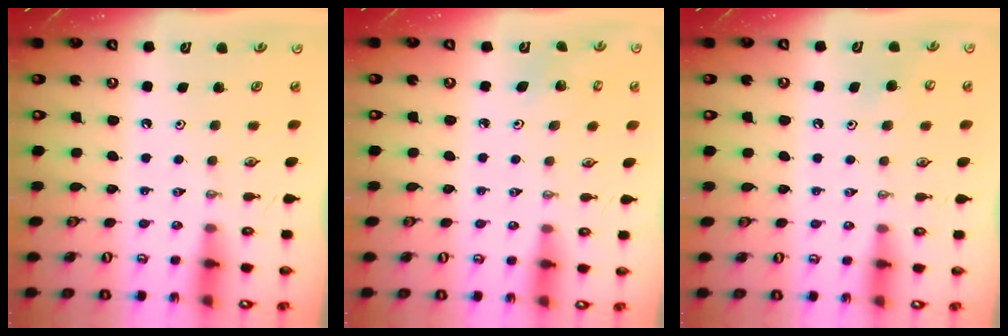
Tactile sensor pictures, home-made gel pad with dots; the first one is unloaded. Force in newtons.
{"total": 2.2, "press": 2.2, "slide": 0.2}
{"total": 4.5, "press": 4.5, "slide": 0.9}